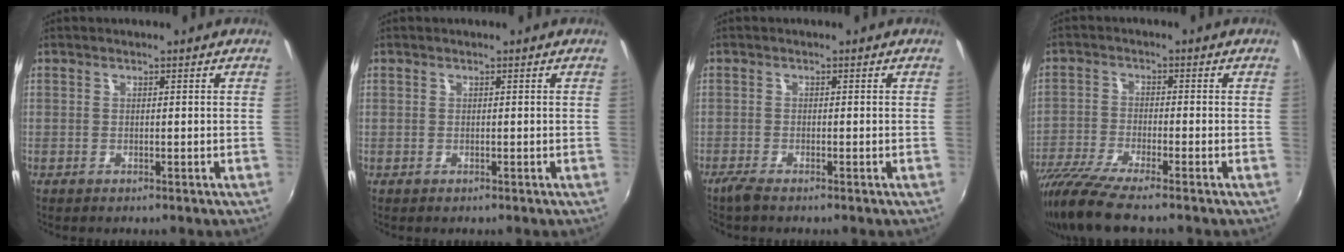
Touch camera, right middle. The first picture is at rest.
{"total": 0.0}
{"total": 2.1, "force": [-1.7, 0.0, 1.3], "torque": [-0.032, -0.006, -0.036]}
{"total": 10.1, "force": [-8.4, 0.5, 5.7], "torque": [-0.135, -0.036, -0.156]}